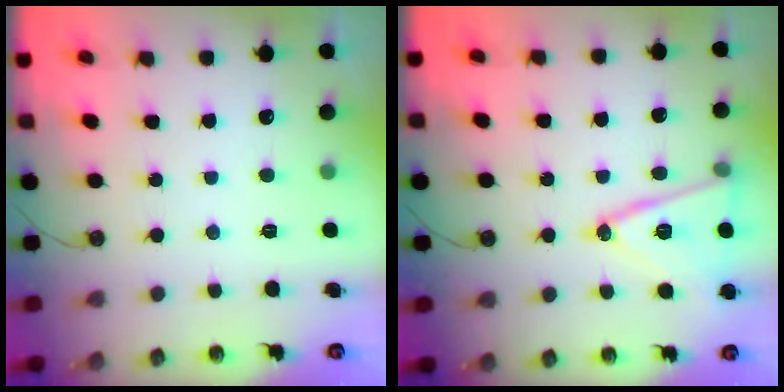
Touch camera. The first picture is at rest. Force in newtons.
{"total": 15.6, "press": 15.2, "slide": 3.4}